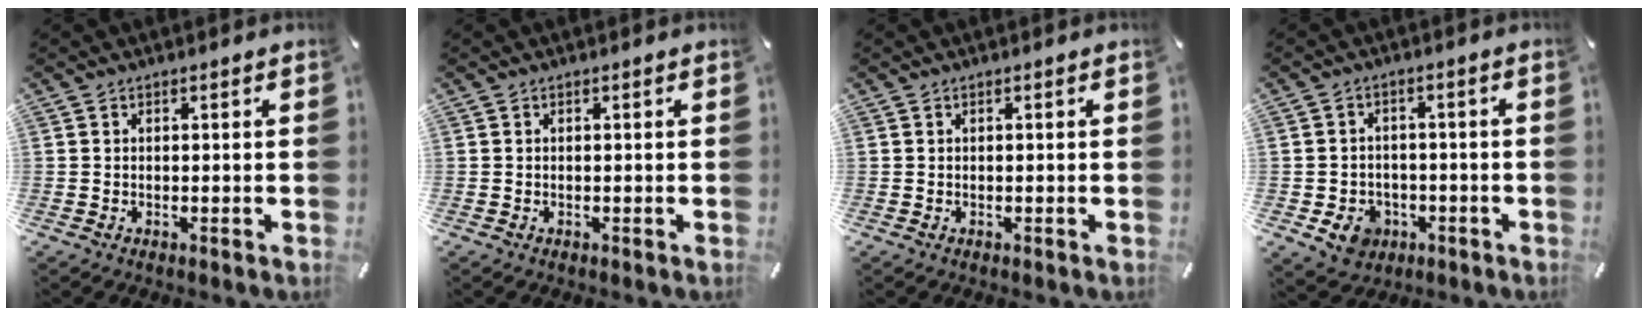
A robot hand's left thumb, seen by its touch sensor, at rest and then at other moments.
{"total": 0.0}
{"total": 0.0}
{"total": 6.8, "force": [-2.8, 5.7, 2.3], "torque": [-0.042, 0.013, -0.053]}